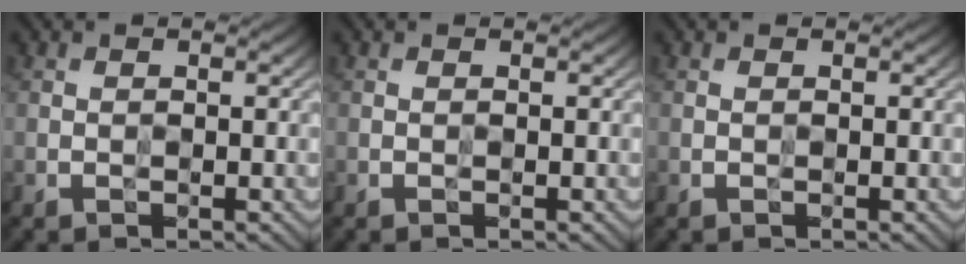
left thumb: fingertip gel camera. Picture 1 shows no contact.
{"total": 0.0}
{"total": 0.0}